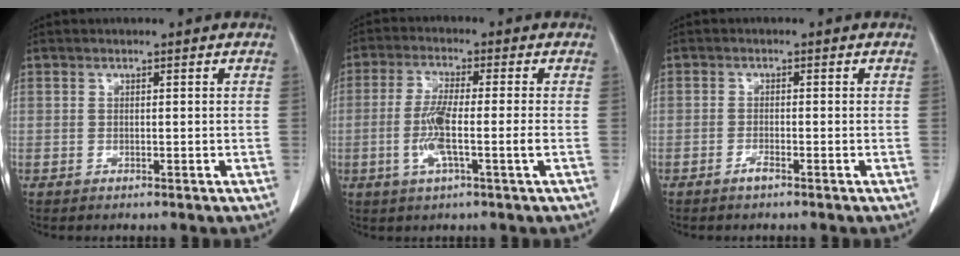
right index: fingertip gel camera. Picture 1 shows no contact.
{"total": 6.9, "force": [-1.6, 0.2, 6.8], "torque": [-0.136, -0.003, -0.033]}
{"total": 1.2, "force": [-1.0, 0.1, 0.8], "torque": [-0.017, 0.001, -0.016]}